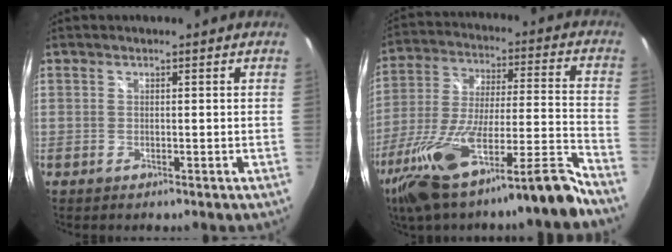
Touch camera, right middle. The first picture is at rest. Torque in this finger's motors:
{"motor_torque": [1.08, -1.06, 0.41, 0.21]}